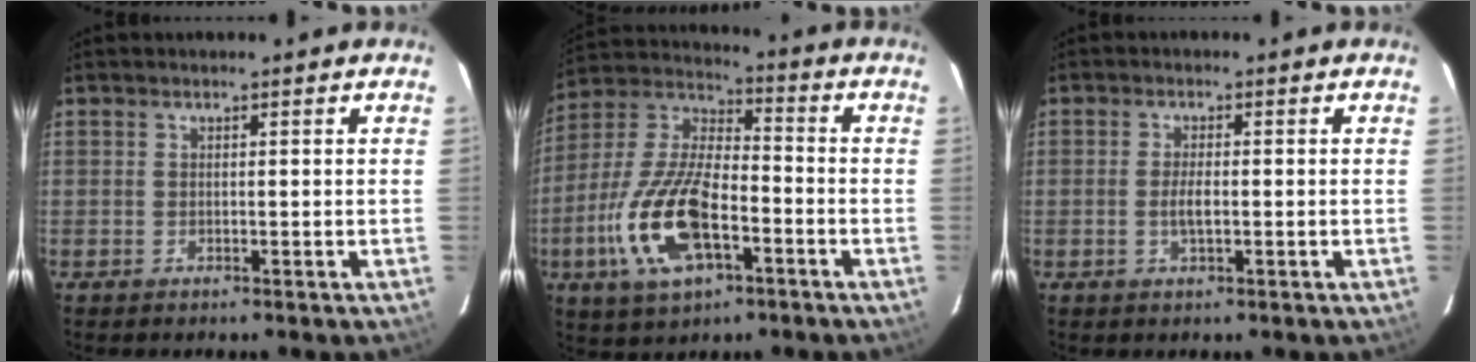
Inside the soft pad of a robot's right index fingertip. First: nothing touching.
{"total": 18.4, "force": [-6.7, 8.2, 15.0], "torque": [-0.323, -0.007, -0.123]}
{"total": 2.6, "force": [-0.5, 0.7, 2.4], "torque": [-0.046, -0.005, -0.009]}